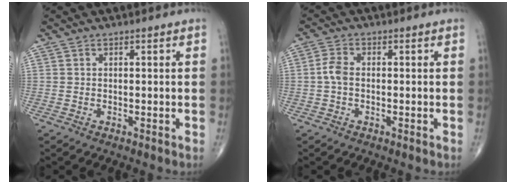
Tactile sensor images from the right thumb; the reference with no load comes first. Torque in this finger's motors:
{"motor_torque": [0.49, 0.97, 0.67, 0.01, 0.03]}